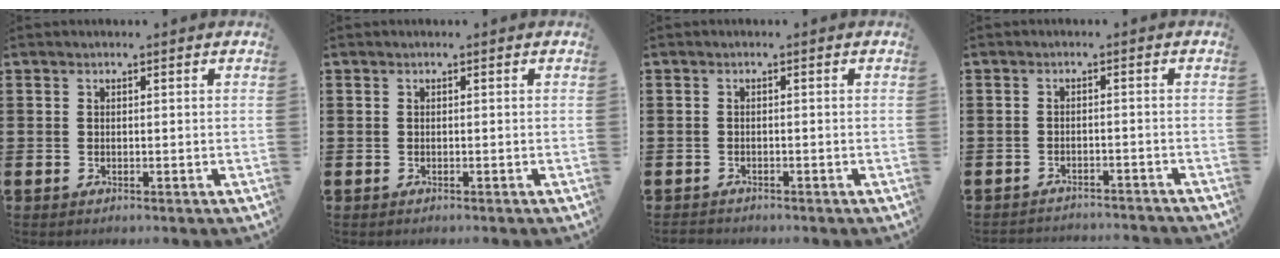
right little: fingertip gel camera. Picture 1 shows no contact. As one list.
[{"total": 0.0}, {"total": 0.7, "force": [-0.7, 0.1, -0.1], "torque": [0.000, -0.001, -0.014]}, {"total": 1.9, "force": [-1.9, -0.1, -0.2], "torque": [-0.002, 0.003, -0.042]}]